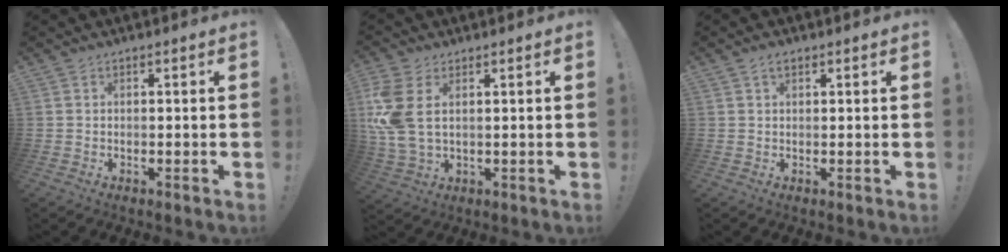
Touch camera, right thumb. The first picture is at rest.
{"total": 10.4, "force": [3.0, 5.8, 8.2], "torque": [-0.176, -0.011, 0.060]}
{"total": 1.9, "force": [1.1, 0.9, 1.2], "torque": [-0.018, -0.001, 0.018]}